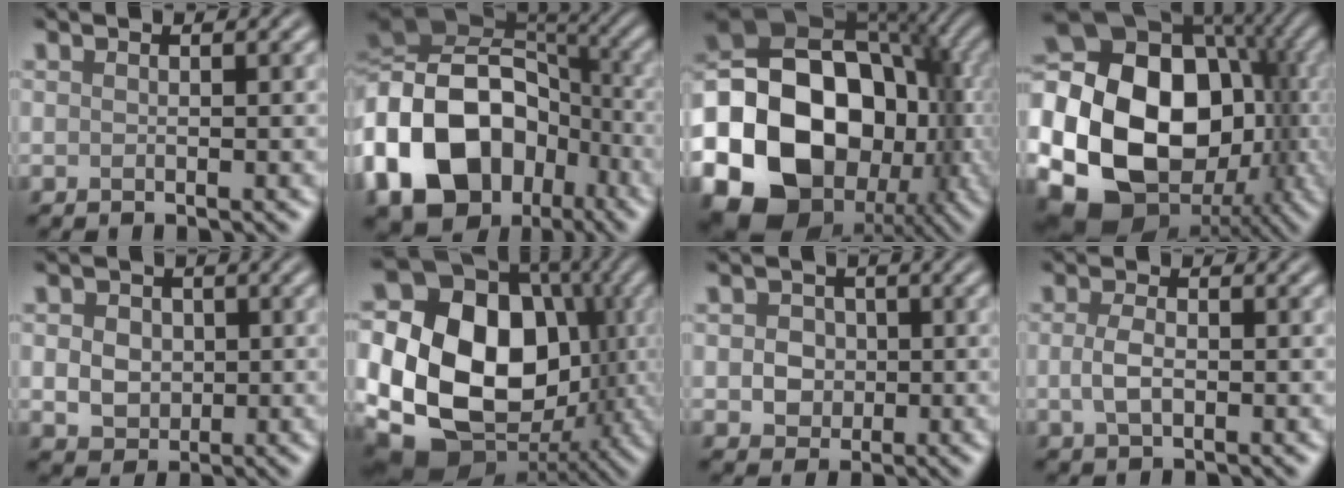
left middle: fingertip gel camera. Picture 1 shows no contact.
{"total": 18.3, "force": [-5.5, 13.8, 10.7], "torque": [-0.214, -0.006, -0.106]}
{"total": 23.4, "force": [-6.3, 18.5, 12.9], "torque": [-0.242, -0.039, -0.133]}
{"total": 24.7, "force": [-3.3, 20.0, 14.1], "torque": [-0.269, -0.012, -0.100]}
{"total": 3.9, "force": [0.2, 3.3, 2.1], "torque": [-0.034, 0.009, -0.009]}
{"total": 18.8, "force": [-0.1, 14.8, 11.6], "torque": [-0.225, -0.013, 0.005]}
{"total": 2.7, "force": [0.0, 2.4, 1.3], "torque": [-0.015, -0.001, -0.005]}
{"total": 2.3, "force": [-0.2, 1.3, 1.9], "torque": [-0.044, -0.001, -0.005]}